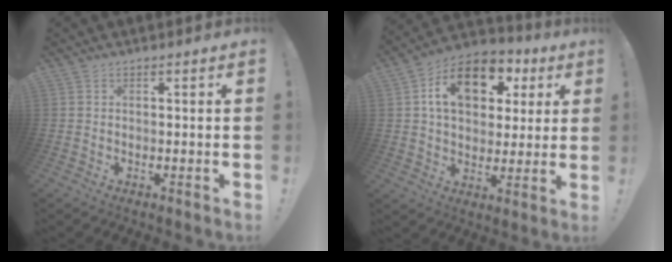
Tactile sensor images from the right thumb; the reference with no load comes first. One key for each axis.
{"total": 16.3, "fx": 6.0, "fy": 11.1, "fz": 10.3, "tx": -0.156, "ty": -0.013, "tz": 0.108}